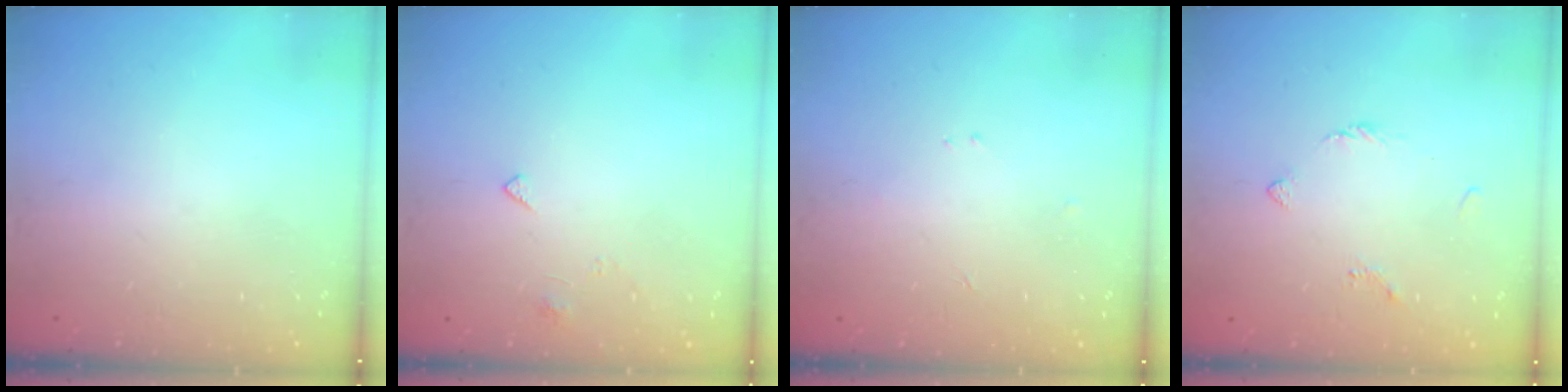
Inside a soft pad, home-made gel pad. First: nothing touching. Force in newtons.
{"total": 2.8, "press": 2.8, "slide": 0.4}
{"total": 2.4, "press": 2.4, "slide": 0.3}
{"total": 2.4, "press": 2.3, "slide": 0.6}